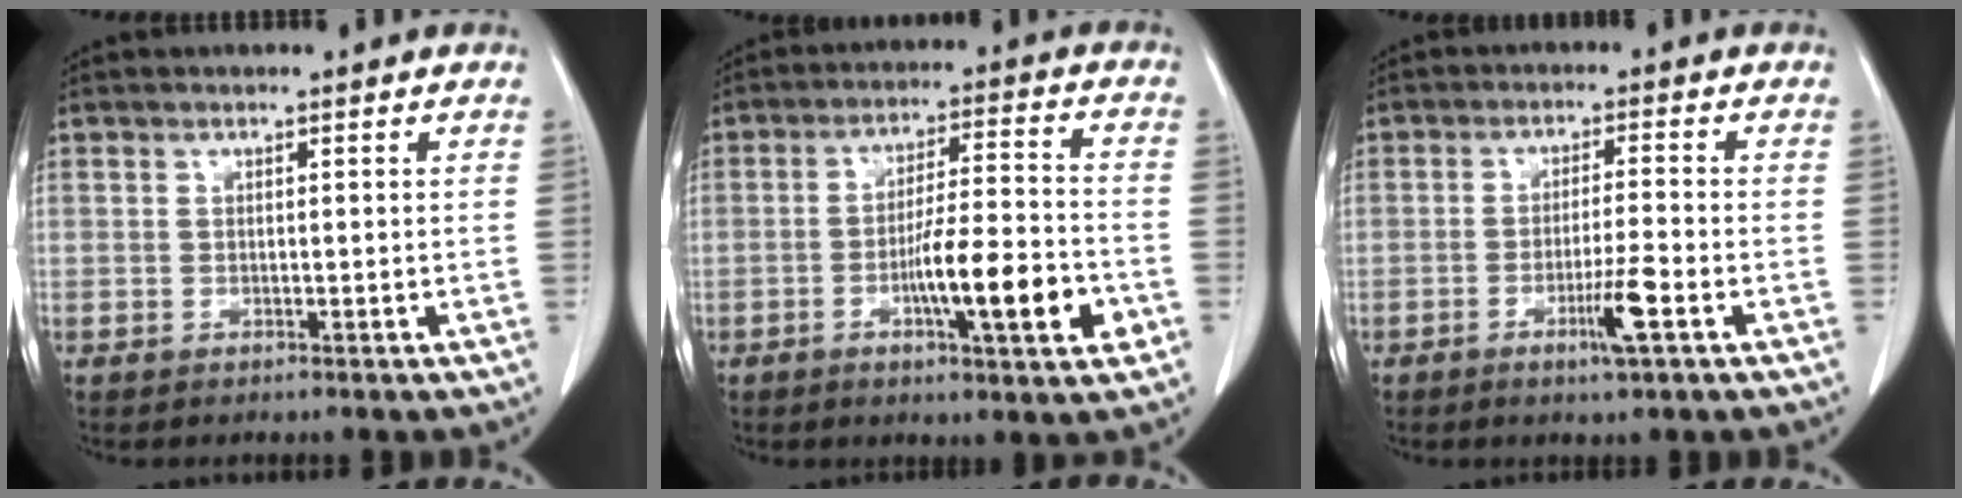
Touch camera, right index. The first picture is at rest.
{"total": 13.1, "force": [-4.3, 1.7, 12.3], "torque": [-0.197, 0.004, -0.065]}
{"total": 6.0, "force": [-2.7, 0.2, 5.4], "torque": [-0.095, -0.007, -0.046]}